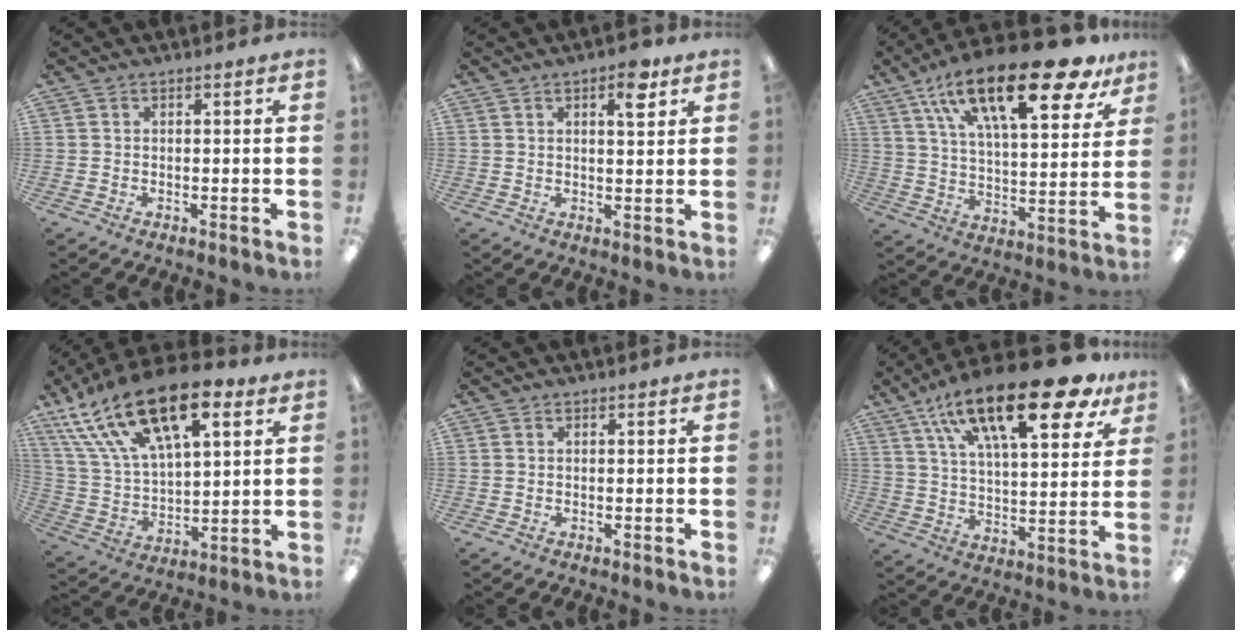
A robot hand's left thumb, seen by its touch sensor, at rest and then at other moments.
{"total": 6.1, "force": [3.4, 2.4, 4.5], "torque": [-0.057, -0.010, 0.051]}
{"total": 25.8, "force": [15.7, 9.3, 18.2], "torque": [-0.283, -0.079, 0.254]}
{"total": 23.2, "force": [13.3, 11.2, 15.4], "torque": [-0.286, -0.058, 0.233]}
{"total": 0.0}
{"total": 25.5, "force": [15.1, 9.3, 18.3], "torque": [-0.290, -0.072, 0.245]}